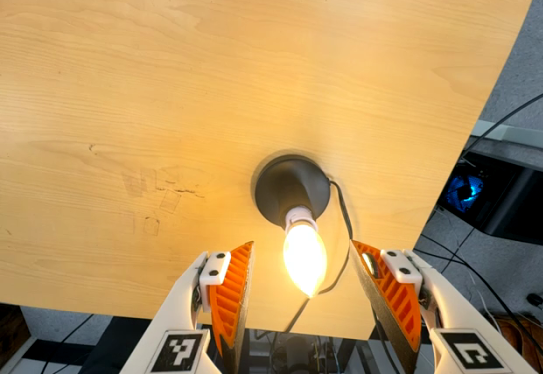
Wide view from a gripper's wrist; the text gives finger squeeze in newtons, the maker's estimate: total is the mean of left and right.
{"total": 0.0}